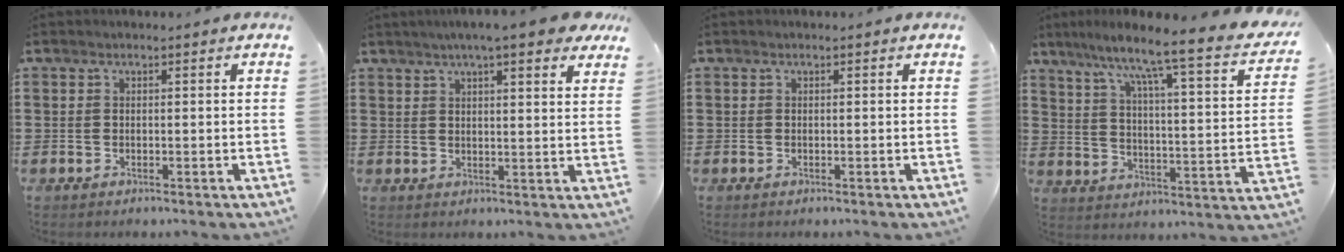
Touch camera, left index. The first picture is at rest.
{"total": 5.9, "force": [4.8, 0.2, 3.5], "torque": [-0.073, -0.003, 0.084]}
{"total": 0.0}
{"total": 7.0, "force": [5.8, -0.8, 3.9], "torque": [-0.087, -0.062, 0.079]}